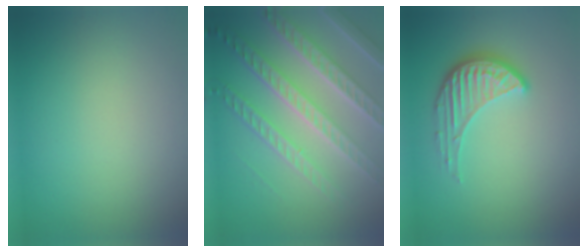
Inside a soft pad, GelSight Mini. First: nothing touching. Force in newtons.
{"total": 7.4, "press": 5.3, "slide": 5.2}
{"total": 4.0, "press": 3.0, "slide": 2.7}